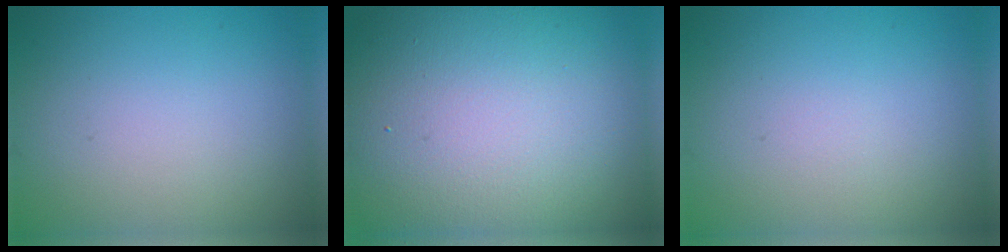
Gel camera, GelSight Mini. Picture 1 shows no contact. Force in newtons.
{"total": 20.3, "press": 20.3, "slide": 1.1}
{"total": 0.0}